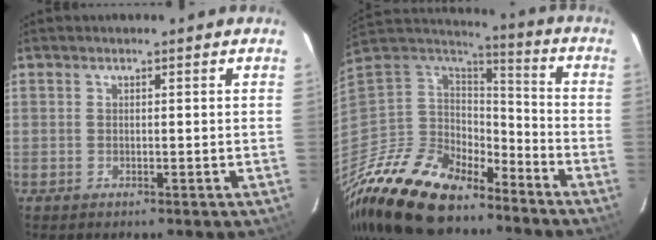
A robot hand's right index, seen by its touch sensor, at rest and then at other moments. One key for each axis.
{"total": 19.2, "fx": -14.8, "fy": 8.9, "fz": 8.4, "tx": -0.199, "ty": 0.000, "tz": -0.265}